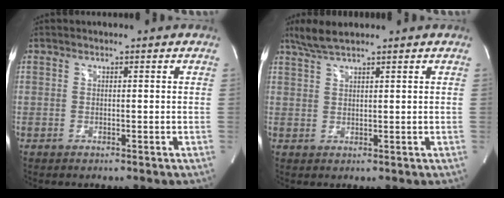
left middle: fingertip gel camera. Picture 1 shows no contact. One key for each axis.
{"total": 3.8, "fx": 3.2, "fy": 0.0, "fz": 2.0, "tx": -0.050, "ty": 0.012, "tz": 0.067}